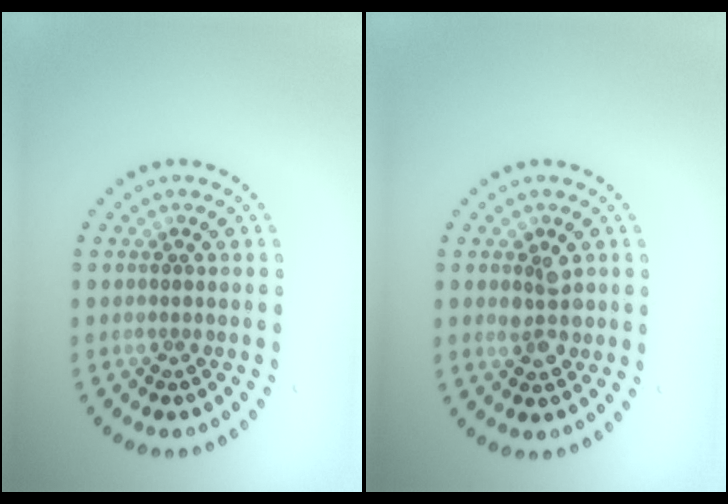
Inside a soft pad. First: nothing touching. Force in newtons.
{"total": 2.6, "press": 2.5, "slide": 0.4}